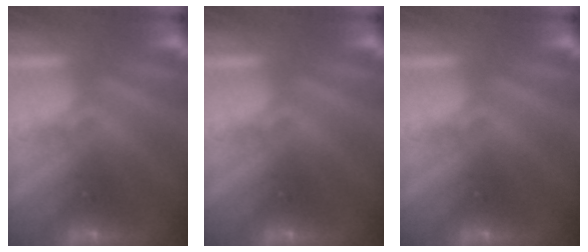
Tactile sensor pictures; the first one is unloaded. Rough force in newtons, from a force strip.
{"total": 0.0}
{"total": 0.0}